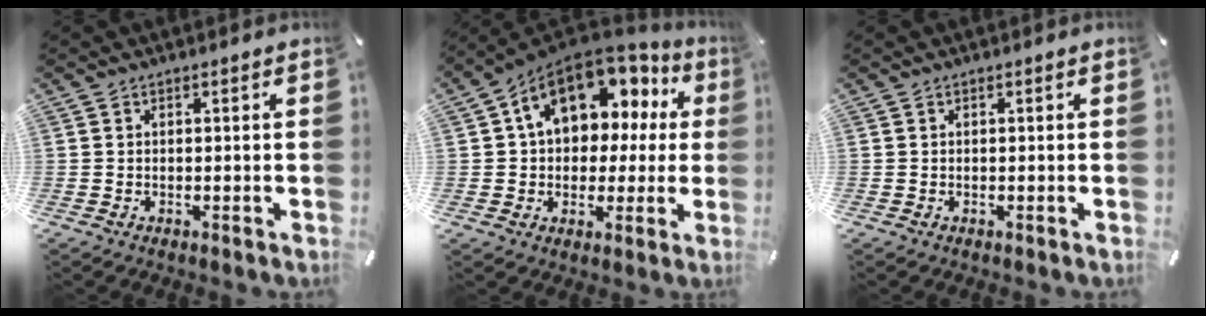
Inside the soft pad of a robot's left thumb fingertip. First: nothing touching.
{"total": 15.0, "force": [6.1, 10.3, 9.0], "torque": [-0.151, -0.028, 0.114]}
{"total": 0.0}